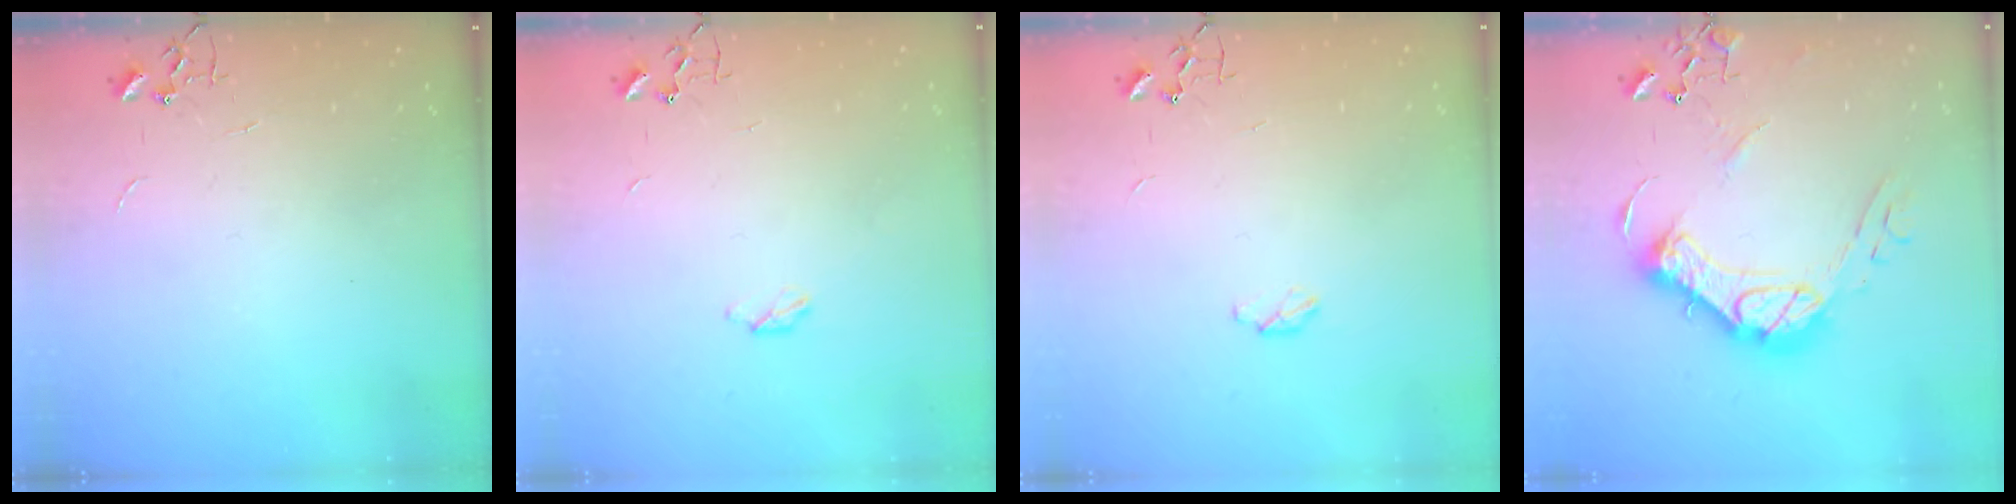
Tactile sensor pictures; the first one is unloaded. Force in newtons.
{"total": 2.8, "press": 2.7, "slide": 0.5}
{"total": 3.8, "press": 3.8, "slide": 0.6}
{"total": 17.9, "press": 17.8, "slide": 1.8}